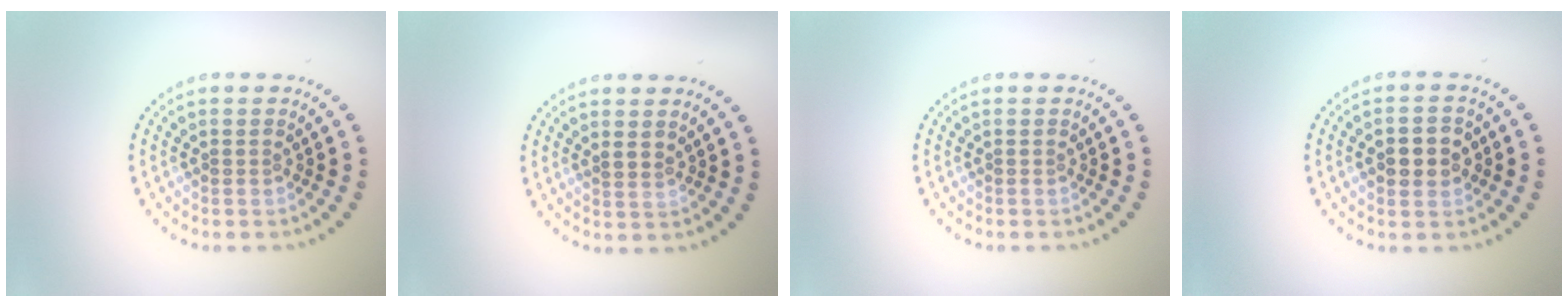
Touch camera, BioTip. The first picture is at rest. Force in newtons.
{"total": 0.6, "press": 0.4, "slide": 0.4}
{"total": 0.0}
{"total": 3.1, "press": 3.1, "slide": 0.3}